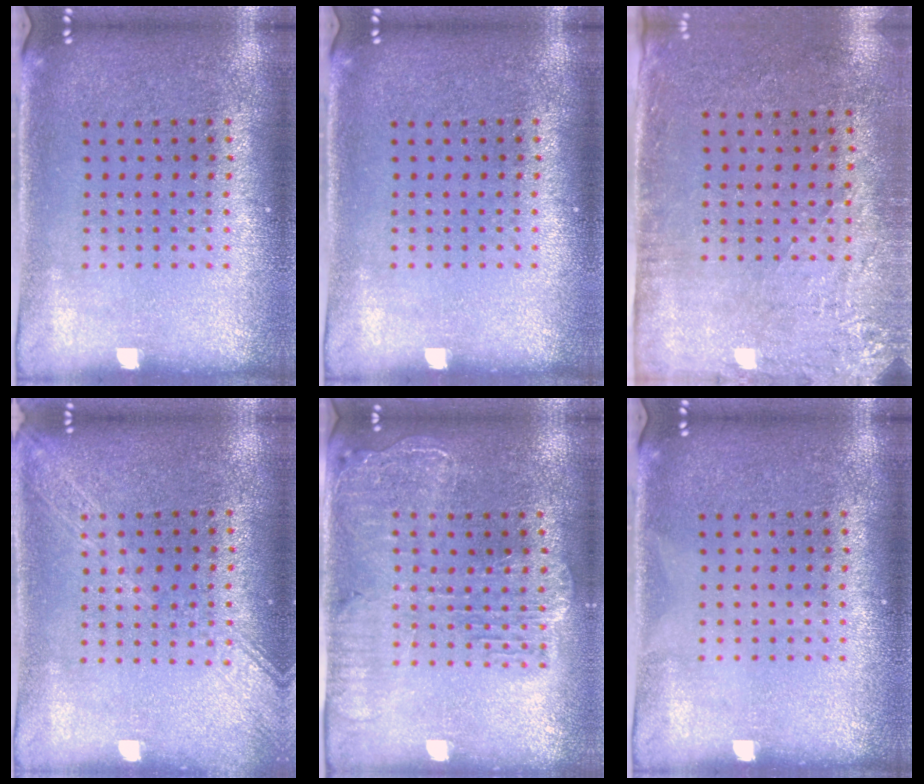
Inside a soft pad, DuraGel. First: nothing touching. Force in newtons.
{"total": 0.0}
{"total": 2.8, "press": 2.3, "slide": 1.6}
{"total": 1.7, "press": 1.7, "slide": 0.2}
{"total": 2.1, "press": 1.9, "slide": 0.9}
{"total": 0.0}